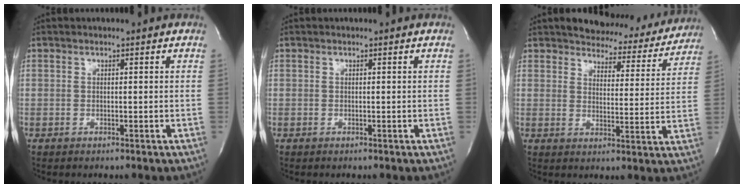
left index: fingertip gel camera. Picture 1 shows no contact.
{"total": 0.0}
{"total": 13.9, "force": [12.9, 4.4, 2.7], "torque": [-0.009, -0.024, 0.146]}